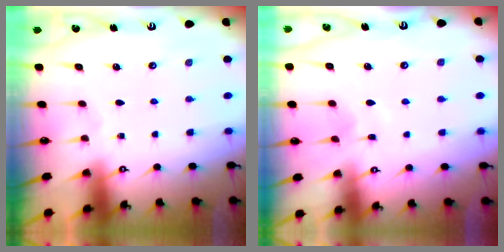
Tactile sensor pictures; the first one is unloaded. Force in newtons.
{"total": 5.1, "press": 5.1, "slide": 0.5}